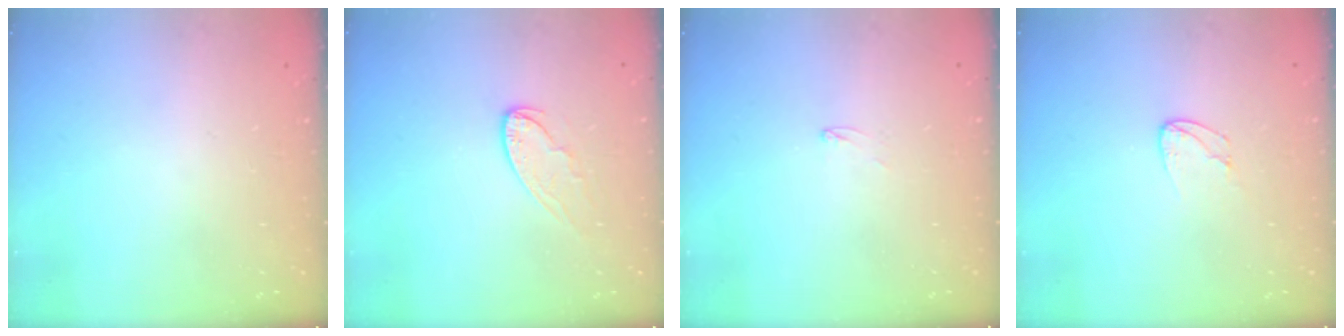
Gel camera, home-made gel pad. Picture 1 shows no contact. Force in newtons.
{"total": 6.6, "press": 6.6, "slide": 0.3}
{"total": 2.6, "press": 2.6, "slide": 0.2}
{"total": 5.0, "press": 4.9, "slide": 0.4}